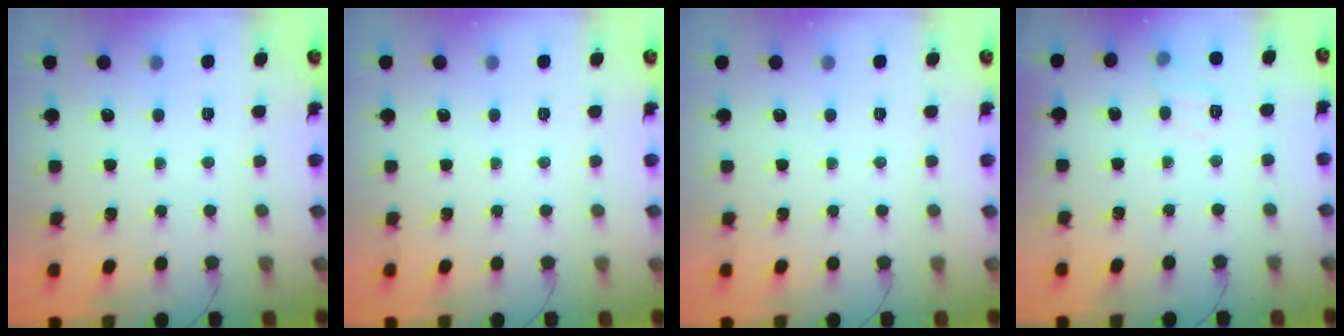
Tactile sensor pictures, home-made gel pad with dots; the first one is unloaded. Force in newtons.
{"total": 0.0}
{"total": 0.0}
{"total": 7.8, "press": 7.7, "slide": 1.3}